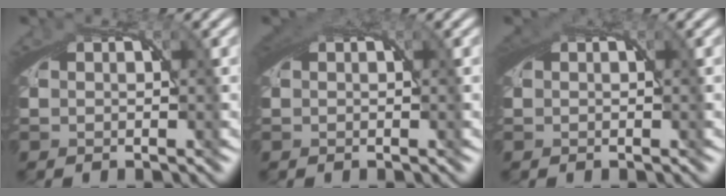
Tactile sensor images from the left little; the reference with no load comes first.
{"total": 1.6, "force": [0.7, 0.9, 1.2], "torque": [-0.024, -0.002, 0.011]}
{"total": 1.1, "force": [0.3, 0.8, 0.8], "torque": [-0.015, -0.002, 0.005]}